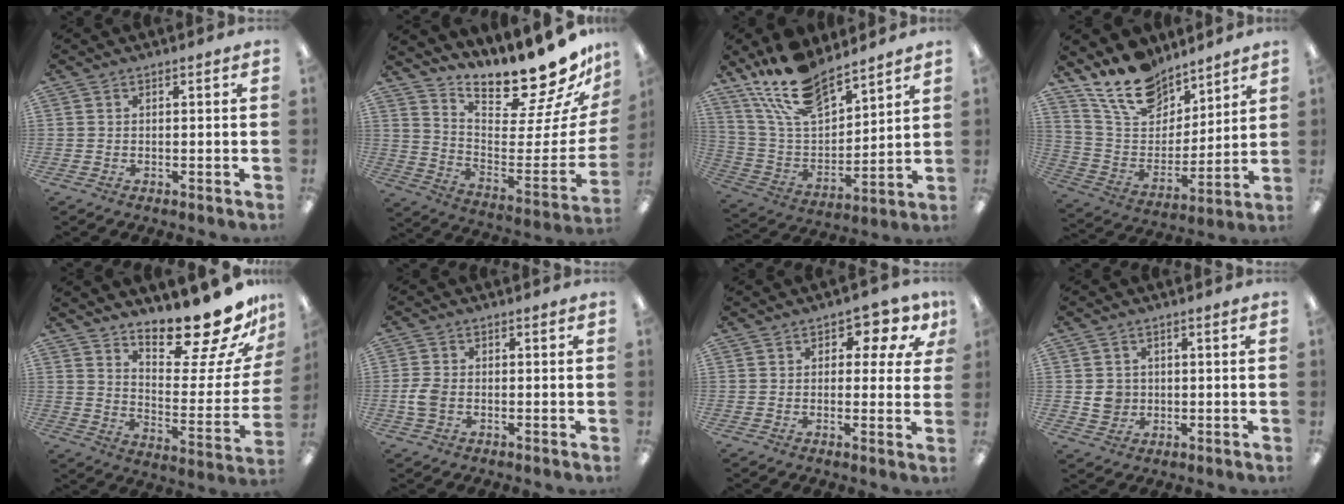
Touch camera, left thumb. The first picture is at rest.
{"total": 18.1, "force": [16.9, 2.9, 5.6], "torque": [-0.062, -0.164, 0.275]}
{"total": 17.3, "force": [14.0, 6.7, 7.6], "torque": [-0.164, -0.080, 0.257]}
{"total": 17.0, "force": [13.5, 8.4, 6.1], "torque": [-0.126, -0.081, 0.251]}
{"total": 19.7, "force": [17.0, 4.5, 8.9], "torque": [-0.108, -0.143, 0.277]}
{"total": 4.4, "force": [-0.9, 2.9, 3.2], "torque": [-0.075, 0.002, -0.019]}
{"total": 6.3, "force": [3.1, 3.7, 4.1], "torque": [-0.050, -0.011, 0.048]}
{"total": 3.9, "force": [0.3, 3.8, 1.1], "torque": [-0.009, 0.001, 0.003]}